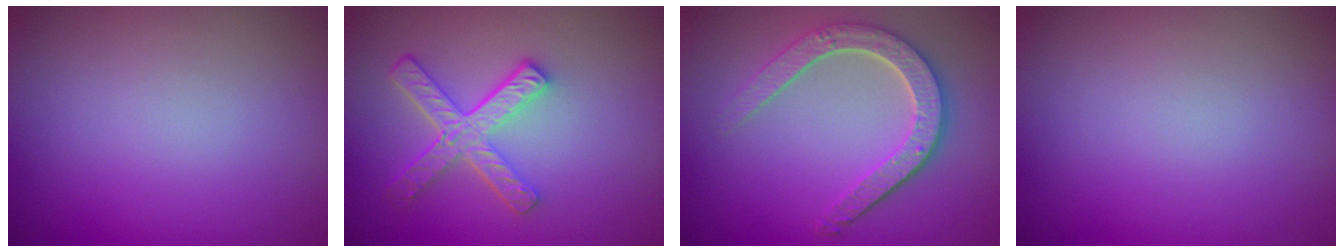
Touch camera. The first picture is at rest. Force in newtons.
{"total": 4.5, "press": 3.3, "slide": 3.0}
{"total": 4.9, "press": 3.7, "slide": 3.1}
{"total": 0.0}